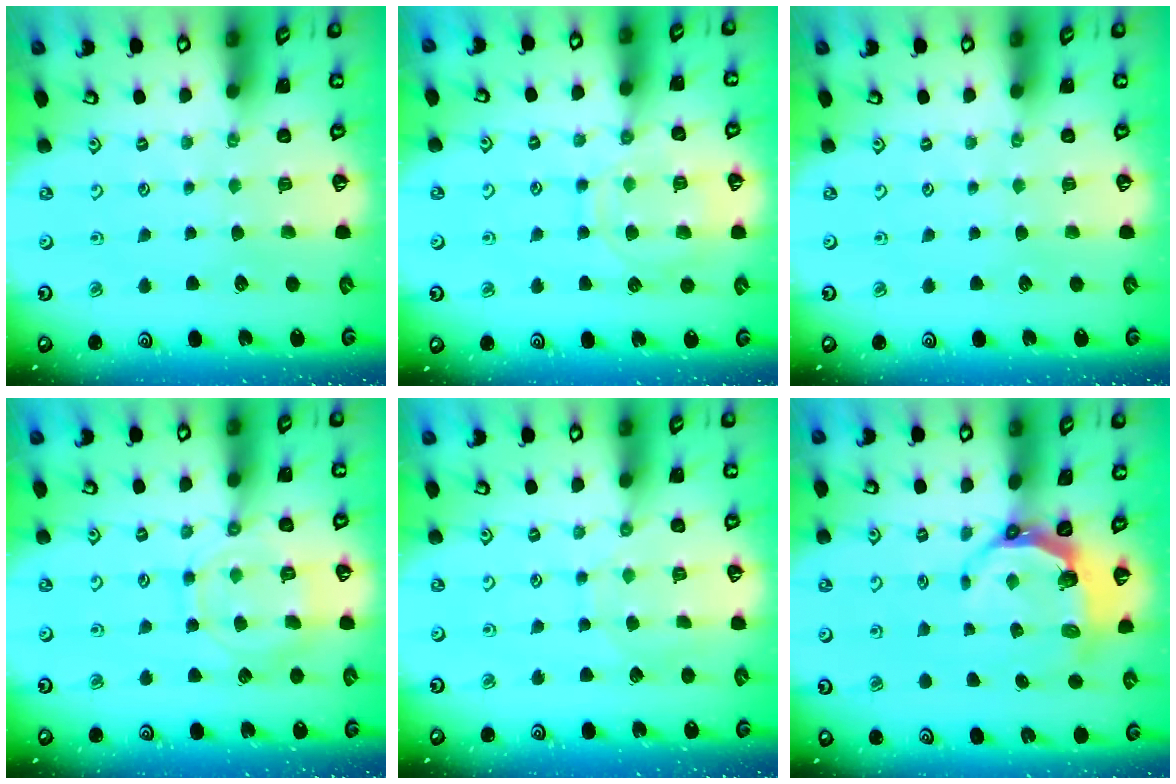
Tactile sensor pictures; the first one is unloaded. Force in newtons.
{"total": 11.9, "press": 11.9, "slide": 1.2}
{"total": 0.0}
{"total": 11.5, "press": 11.5, "slide": 0.7}
{"total": 5.0, "press": 5.0, "slide": 0.6}
{"total": 5.6, "press": 4.2, "slide": 3.7}